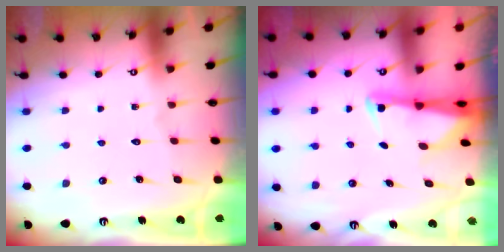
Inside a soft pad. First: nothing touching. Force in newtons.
{"total": 2.5, "press": 2.4, "slide": 0.5}